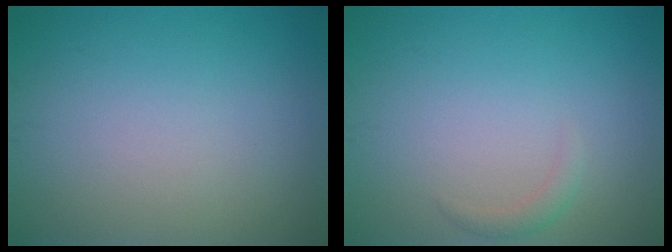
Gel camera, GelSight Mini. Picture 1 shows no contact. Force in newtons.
{"total": 1.0, "press": 1.0, "slide": 0.0}